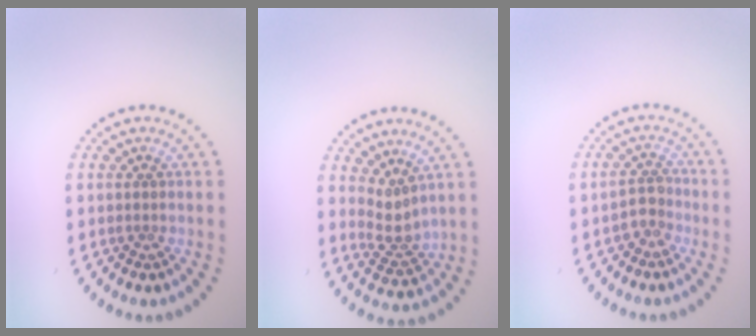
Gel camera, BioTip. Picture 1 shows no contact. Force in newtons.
{"total": 2.3, "press": 1.6, "slide": 1.7}
{"total": 1.9, "press": 1.5, "slide": 1.2}